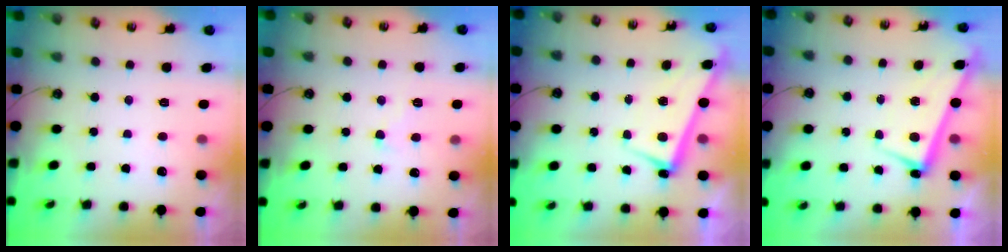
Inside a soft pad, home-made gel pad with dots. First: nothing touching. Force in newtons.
{"total": 2.9, "press": 2.8, "slide": 0.6}
{"total": 2.6, "press": 2.5, "slide": 0.7}
{"total": 2.7, "press": 2.5, "slide": 1.0}